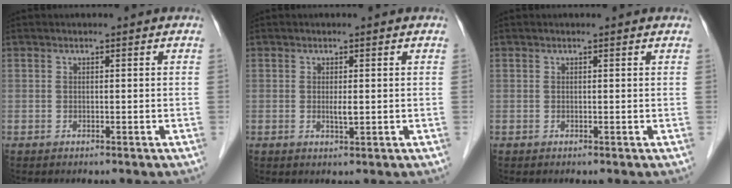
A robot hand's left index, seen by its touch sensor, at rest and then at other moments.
{"total": 1.5, "force": [0.0, 0.2, 1.5], "torque": [-0.030, -0.002, 0.003]}
{"total": 0.5, "force": [0.5, 0.0, 0.2], "torque": [-0.007, -0.001, 0.001]}